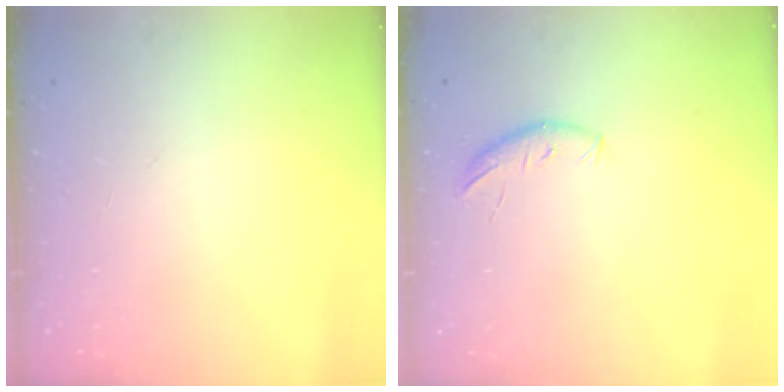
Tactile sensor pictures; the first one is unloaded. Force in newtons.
{"total": 7.2, "press": 7.1, "slide": 1.3}